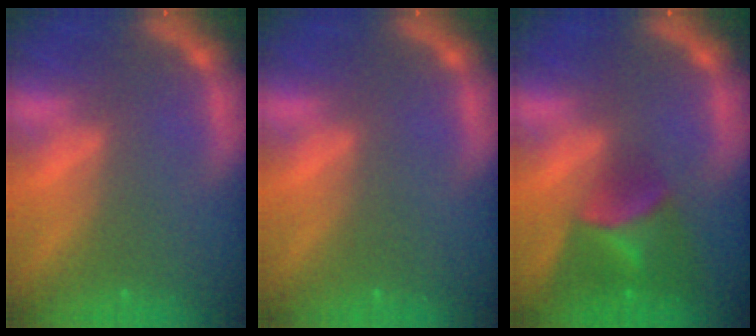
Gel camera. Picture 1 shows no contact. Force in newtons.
{"total": 0.0}
{"total": 6.0}